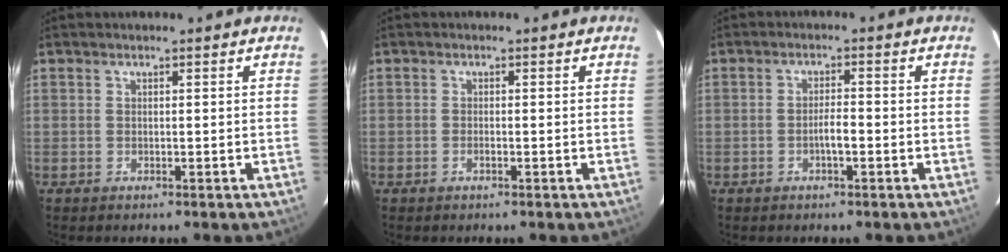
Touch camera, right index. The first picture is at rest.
{"total": 0.7, "force": [-0.4, 0.1, 0.6], "torque": [-0.015, 0.000, -0.006]}
{"total": 2.5, "force": [-0.9, 0.5, 2.3], "torque": [-0.038, 0.005, -0.016]}